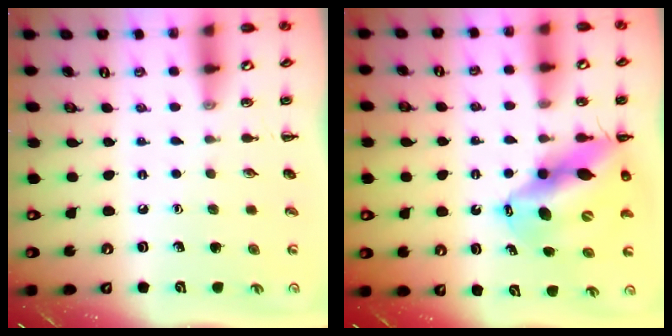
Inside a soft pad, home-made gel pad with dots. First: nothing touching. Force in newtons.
{"total": 15.3, "press": 14.7, "slide": 4.3}